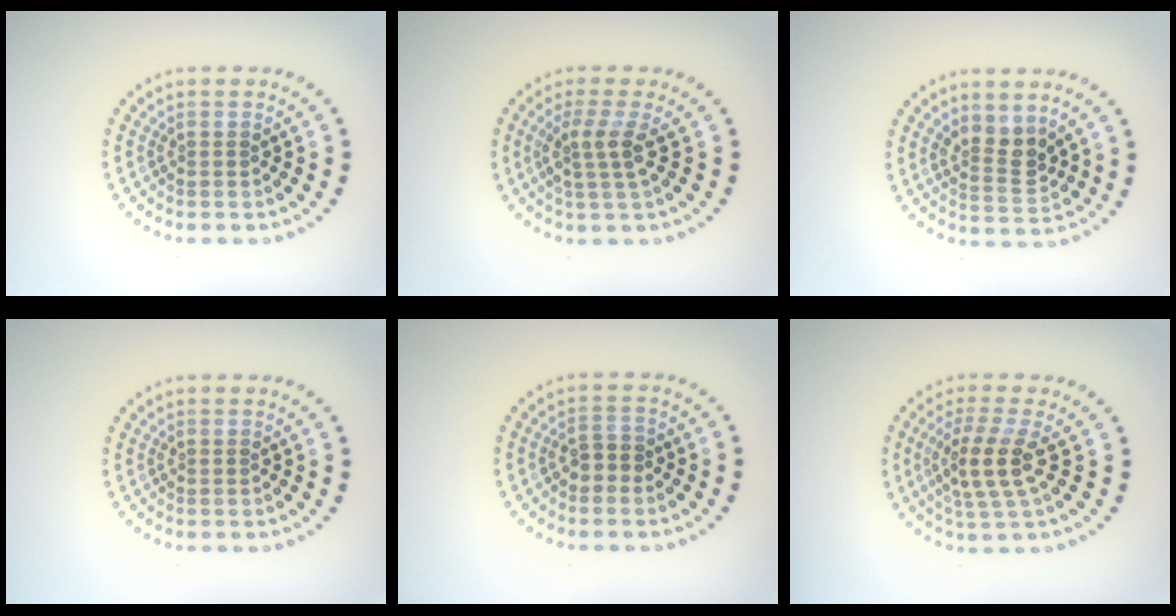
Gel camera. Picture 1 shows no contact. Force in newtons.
{"total": 2.7, "press": 2.1, "slide": 1.7}
{"total": 2.9, "press": 2.6, "slide": 1.3}
{"total": 0.0}
{"total": 1.8, "press": 1.7, "slide": 0.6}
{"total": 3.7, "press": 3.2, "slide": 1.9}